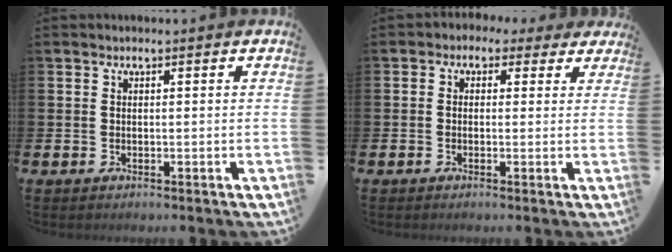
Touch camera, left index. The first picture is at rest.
{"total": 1.2, "force": [0.0, 1.2, 0.2], "torque": [-0.005, 0.002, -0.007]}